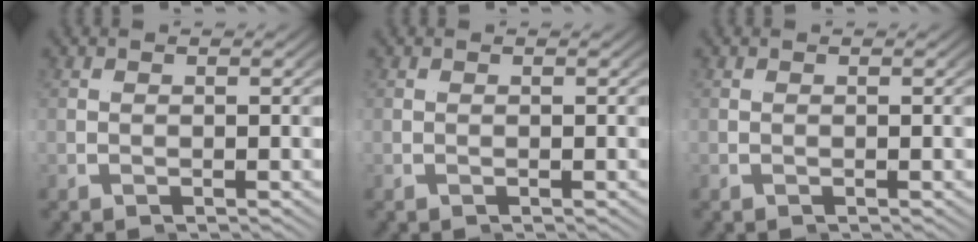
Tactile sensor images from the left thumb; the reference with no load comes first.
{"total": 0.0}
{"total": 0.0}